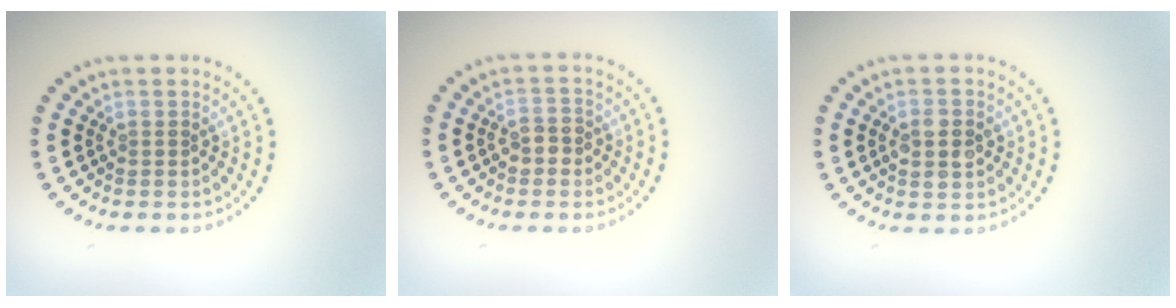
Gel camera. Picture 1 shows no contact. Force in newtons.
{"total": 1.6, "press": 1.5, "slide": 0.4}
{"total": 2.8, "press": 2.8, "slide": 0.2}